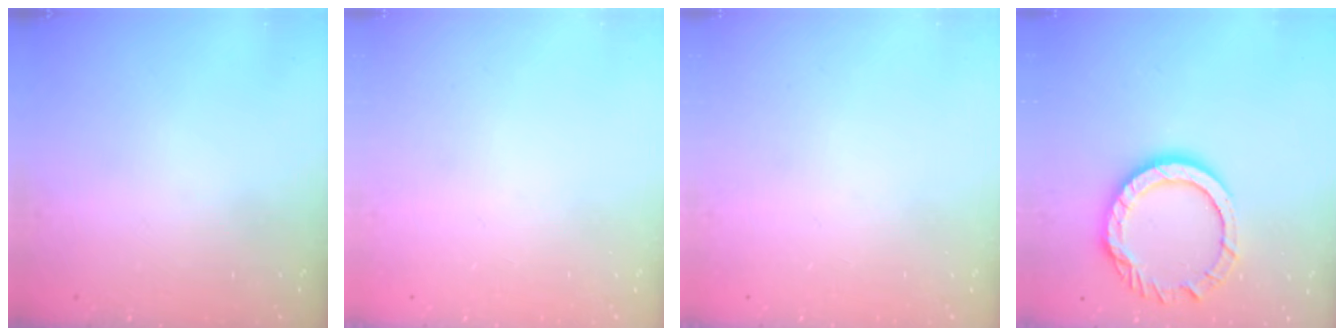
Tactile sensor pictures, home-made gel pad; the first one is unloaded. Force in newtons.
{"total": 0.0}
{"total": 0.0}
{"total": 12.3, "press": 12.3, "slide": 0.8}